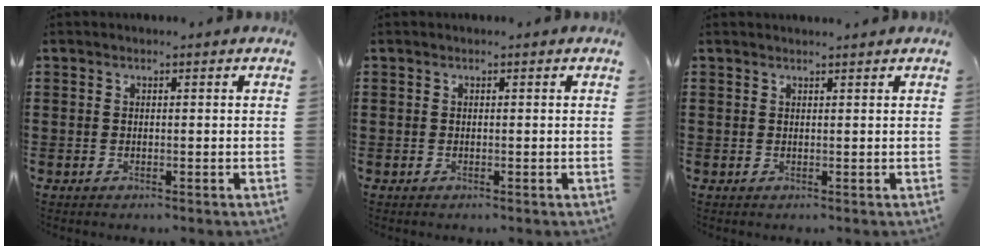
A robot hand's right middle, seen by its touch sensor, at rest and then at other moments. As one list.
[{"total": 0.0}, {"total": 0.8, "force": [0.8, -0.1, 0.1], "torque": [-0.003, -0.002, 0.015]}]